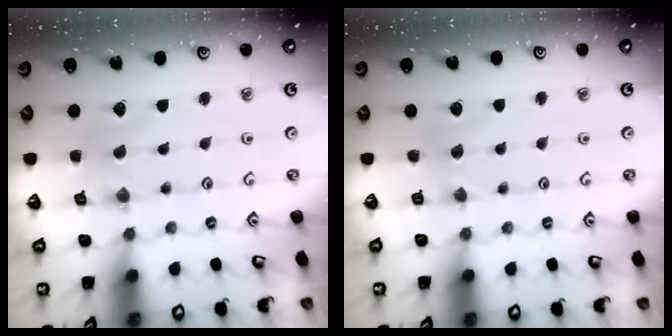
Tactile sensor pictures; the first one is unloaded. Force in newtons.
{"total": 2.8, "press": 2.8, "slide": 0.5}